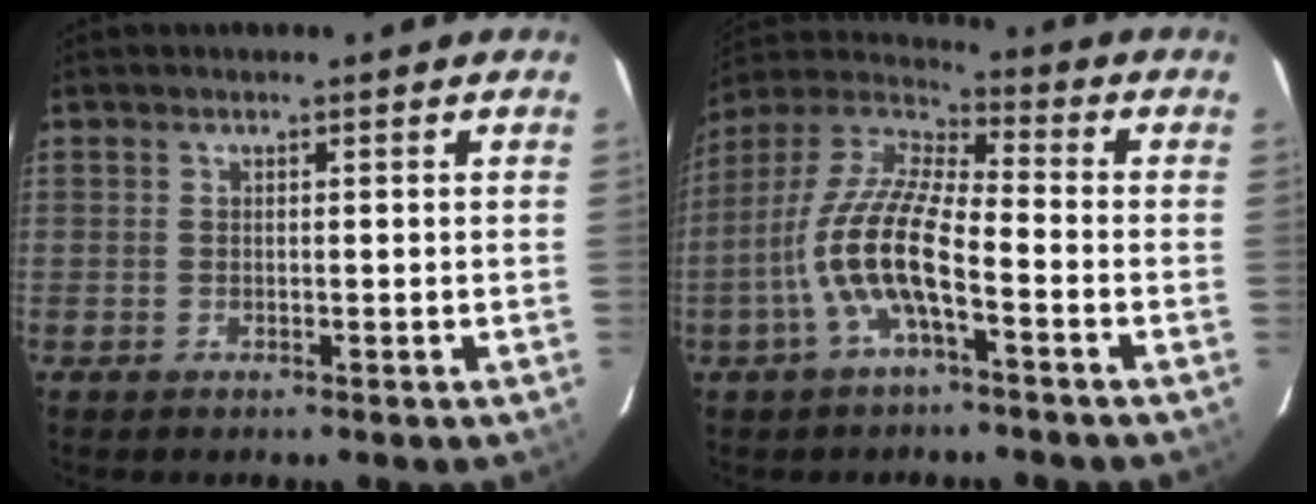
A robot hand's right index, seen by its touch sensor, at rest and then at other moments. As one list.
[{"total": 13.1, "force": [-4.8, 3.6, 11.6], "torque": [-0.242, 0.003, -0.100]}]